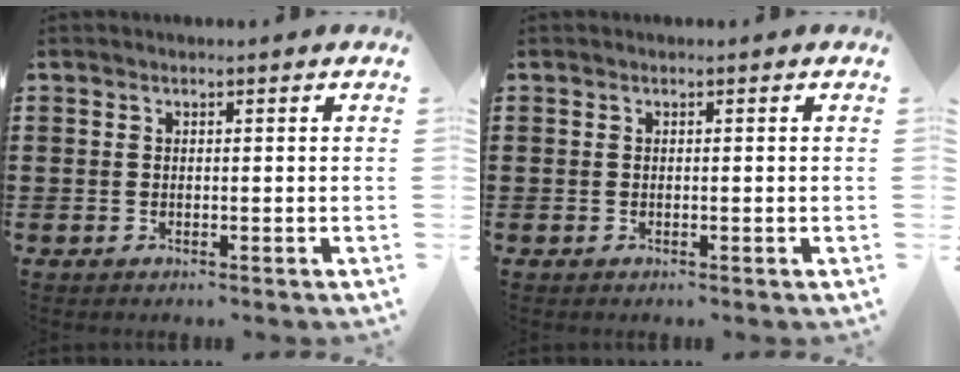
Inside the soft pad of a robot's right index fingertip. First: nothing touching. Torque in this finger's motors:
{"motor_torque": [0.32, 0.43, -0.01, -0.01]}